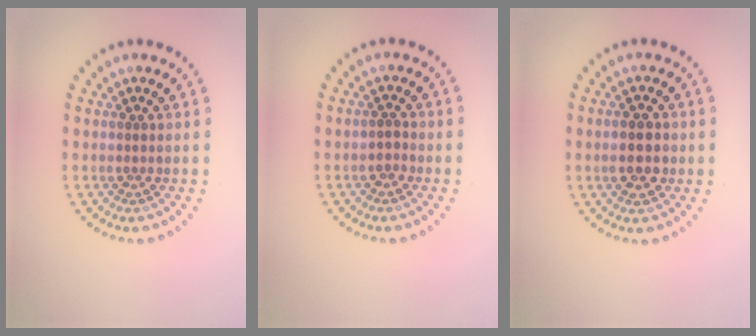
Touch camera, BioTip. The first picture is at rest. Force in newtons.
{"total": 0.6, "press": 0.5, "slide": 0.3}
{"total": 3.0, "press": 3.0, "slide": 0.2}